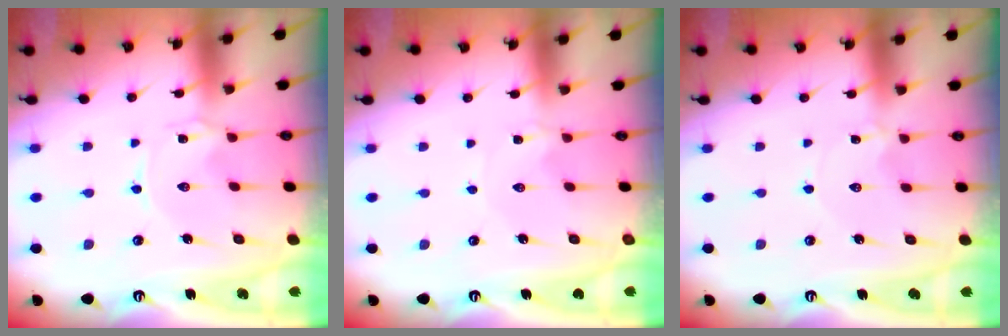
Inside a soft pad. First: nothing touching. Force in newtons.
{"total": 0.0}
{"total": 1.6, "press": 1.6, "slide": 0.2}